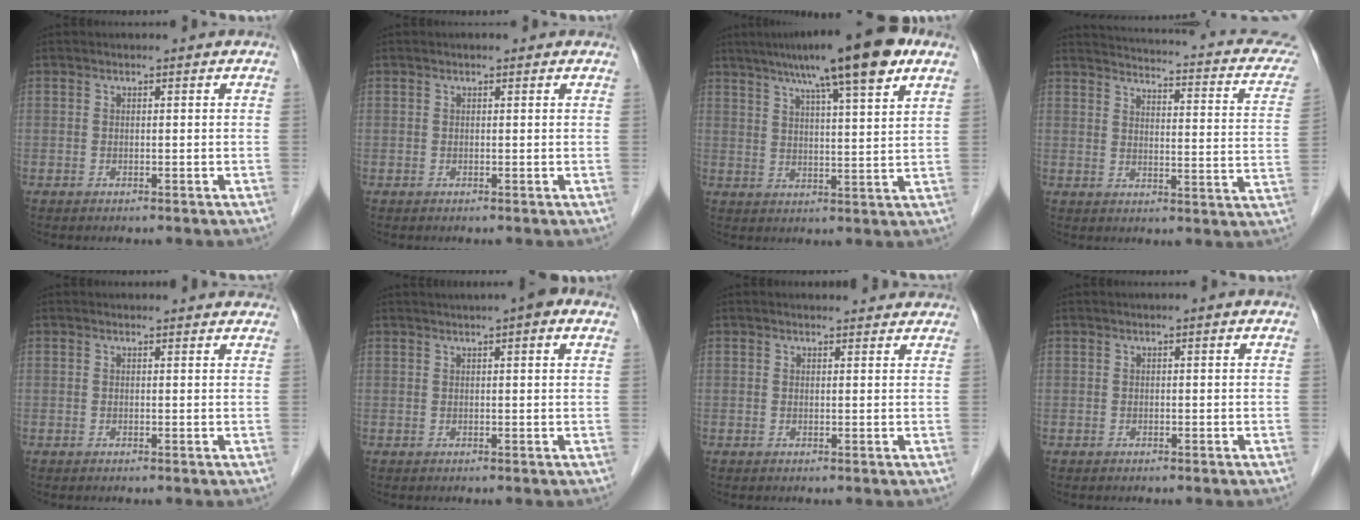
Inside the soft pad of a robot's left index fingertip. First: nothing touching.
{"total": 1.5, "force": [1.0, 0.7, 0.8], "torque": [-0.015, 0.011, 0.009]}
{"total": 15.4, "force": [10.0, 1.0, 11.6], "torque": [-0.179, 0.029, 0.147]}
{"total": 17.3, "force": [13.9, 4.2, 9.4], "torque": [-0.117, -0.022, 0.132]}
{"total": 5.1, "force": [4.9, 1.1, 1.0], "torque": [-0.004, 0.010, 0.042]}
{"total": 4.8, "force": [3.1, 0.5, 3.6], "torque": [-0.049, 0.023, 0.042]}
{"total": 5.9, "force": [5.6, 1.2, 1.5], "torque": [-0.010, 0.010, 0.055]}
{"total": 0.5, "force": [0.3, 0.0, 0.5], "torque": [-0.009, 0.003, 0.006]}